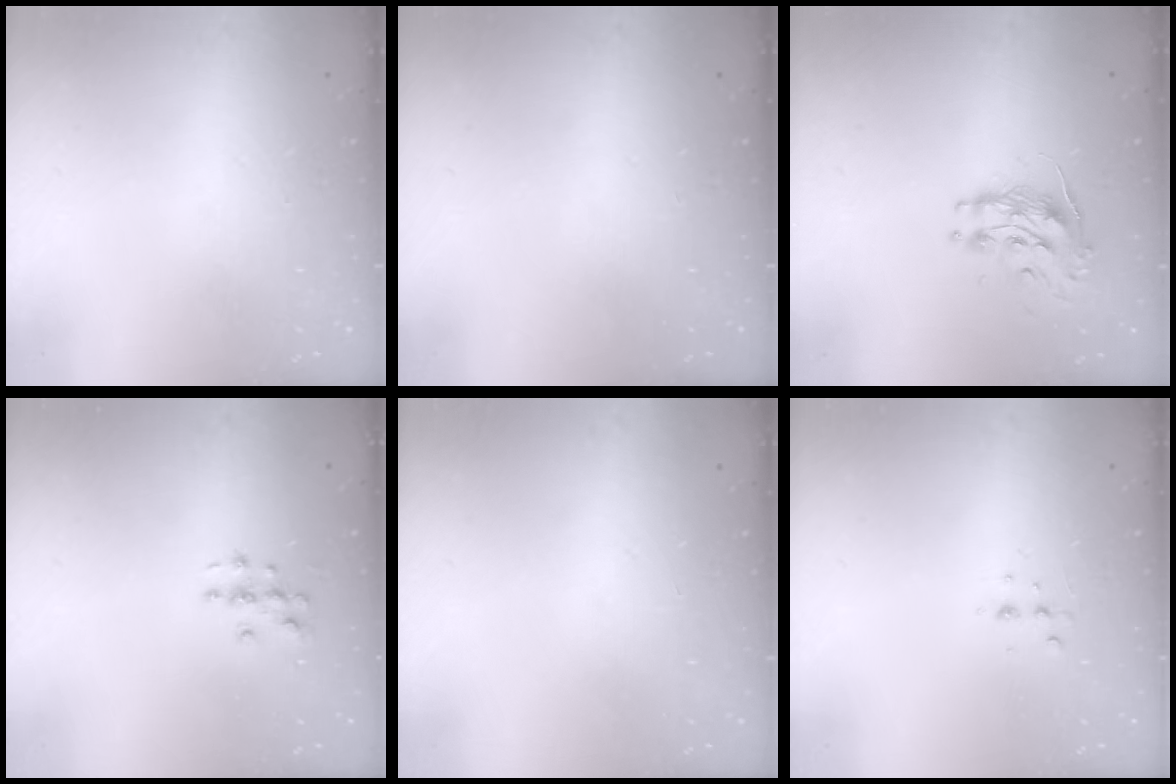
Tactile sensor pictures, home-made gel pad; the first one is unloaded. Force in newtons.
{"total": 0.0}
{"total": 9.3, "press": 9.3, "slide": 0.5}
{"total": 3.1, "press": 3.1, "slide": 0.2}
{"total": 0.0}
{"total": 3.5, "press": 3.4, "slide": 0.5}